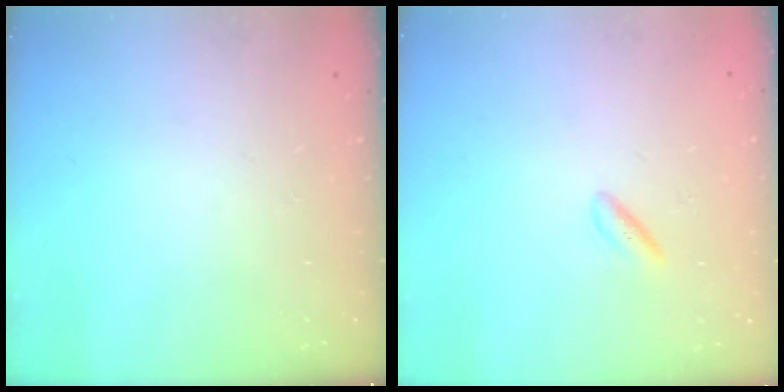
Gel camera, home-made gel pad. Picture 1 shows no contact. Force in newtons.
{"total": 1.7, "press": 1.3, "slide": 1.1}